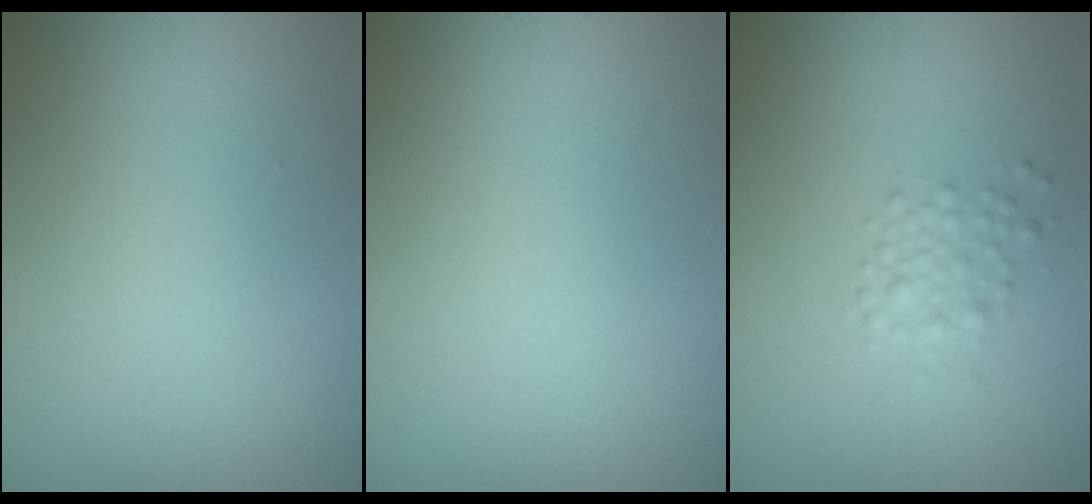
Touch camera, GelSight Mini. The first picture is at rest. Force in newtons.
{"total": 0.0}
{"total": 1.7, "press": 1.7, "slide": 0.1}